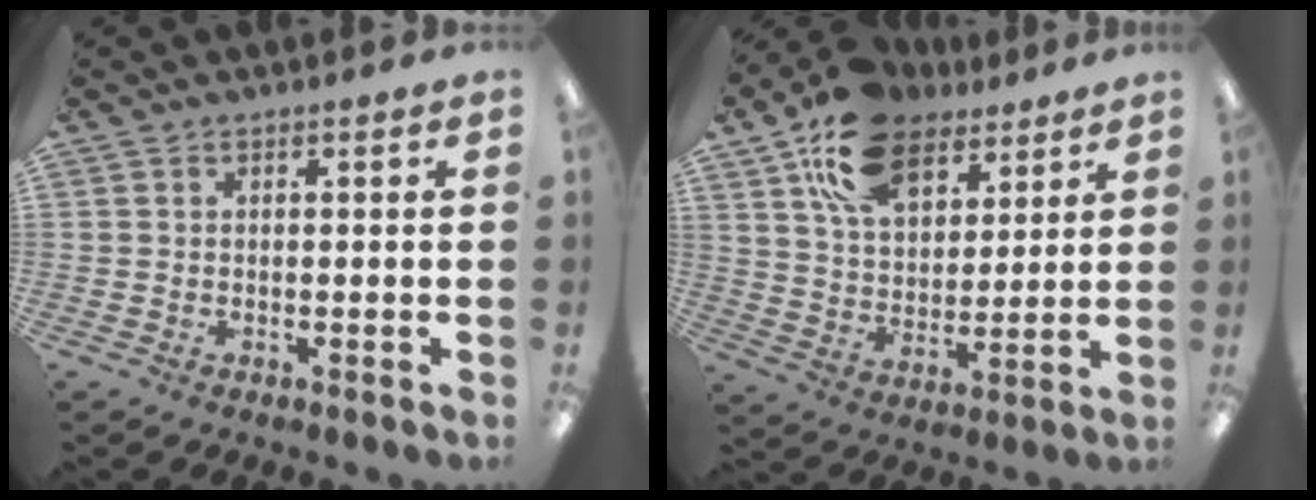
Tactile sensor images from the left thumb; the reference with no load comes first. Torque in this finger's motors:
{"motor_torque": [0.32, 0.38, 1.15, -1.62, 0.09]}